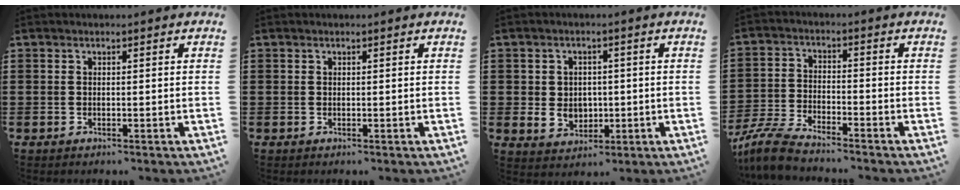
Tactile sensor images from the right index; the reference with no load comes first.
{"total": 0.0}
{"total": 3.4, "force": [0.2, 3.1, 1.1], "torque": [-0.027, 0.005, 0.000]}
{"total": 6.2, "force": [-5.8, 0.3, 2.2], "torque": [-0.067, -0.008, -0.119]}